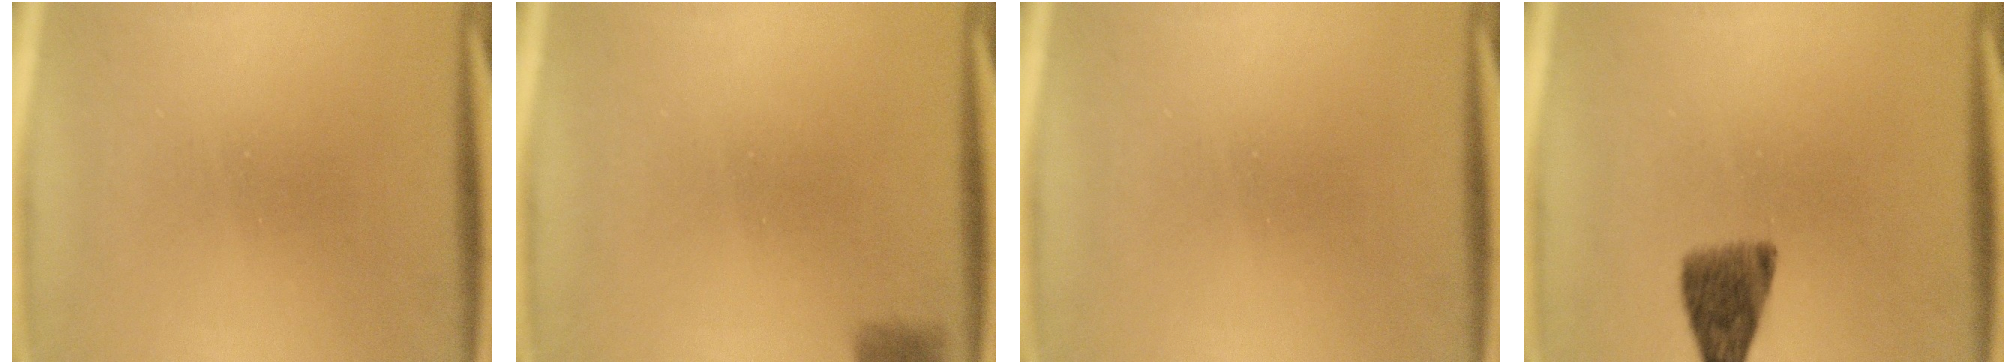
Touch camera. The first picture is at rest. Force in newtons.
{"total": 2.9}
{"total": 0.0}
{"total": 5.4}